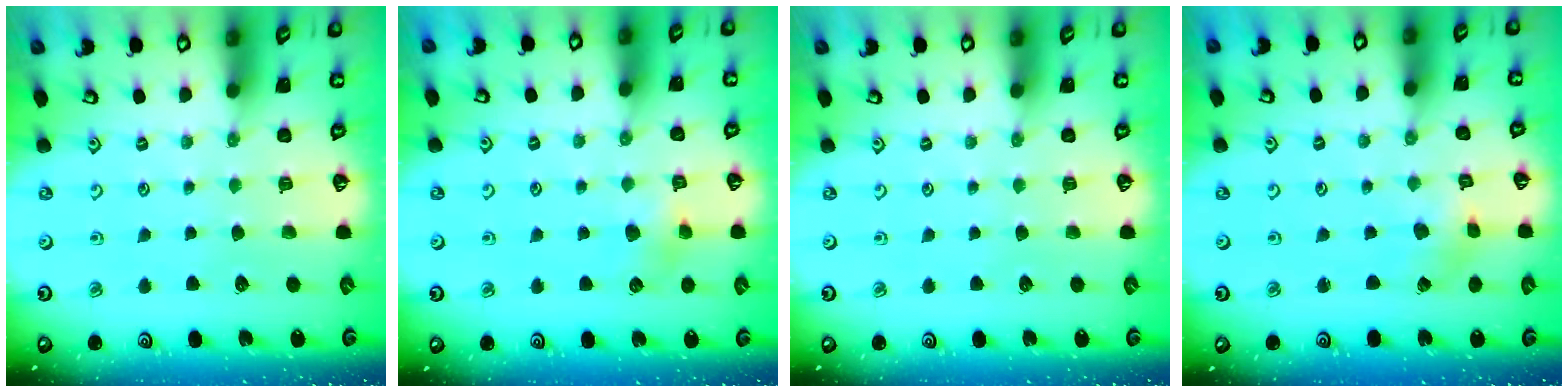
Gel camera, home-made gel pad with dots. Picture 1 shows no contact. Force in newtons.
{"total": 5.1, "press": 5.1, "slide": 0.5}
{"total": 0.0}
{"total": 1.4, "press": 1.4, "slide": 0.2}